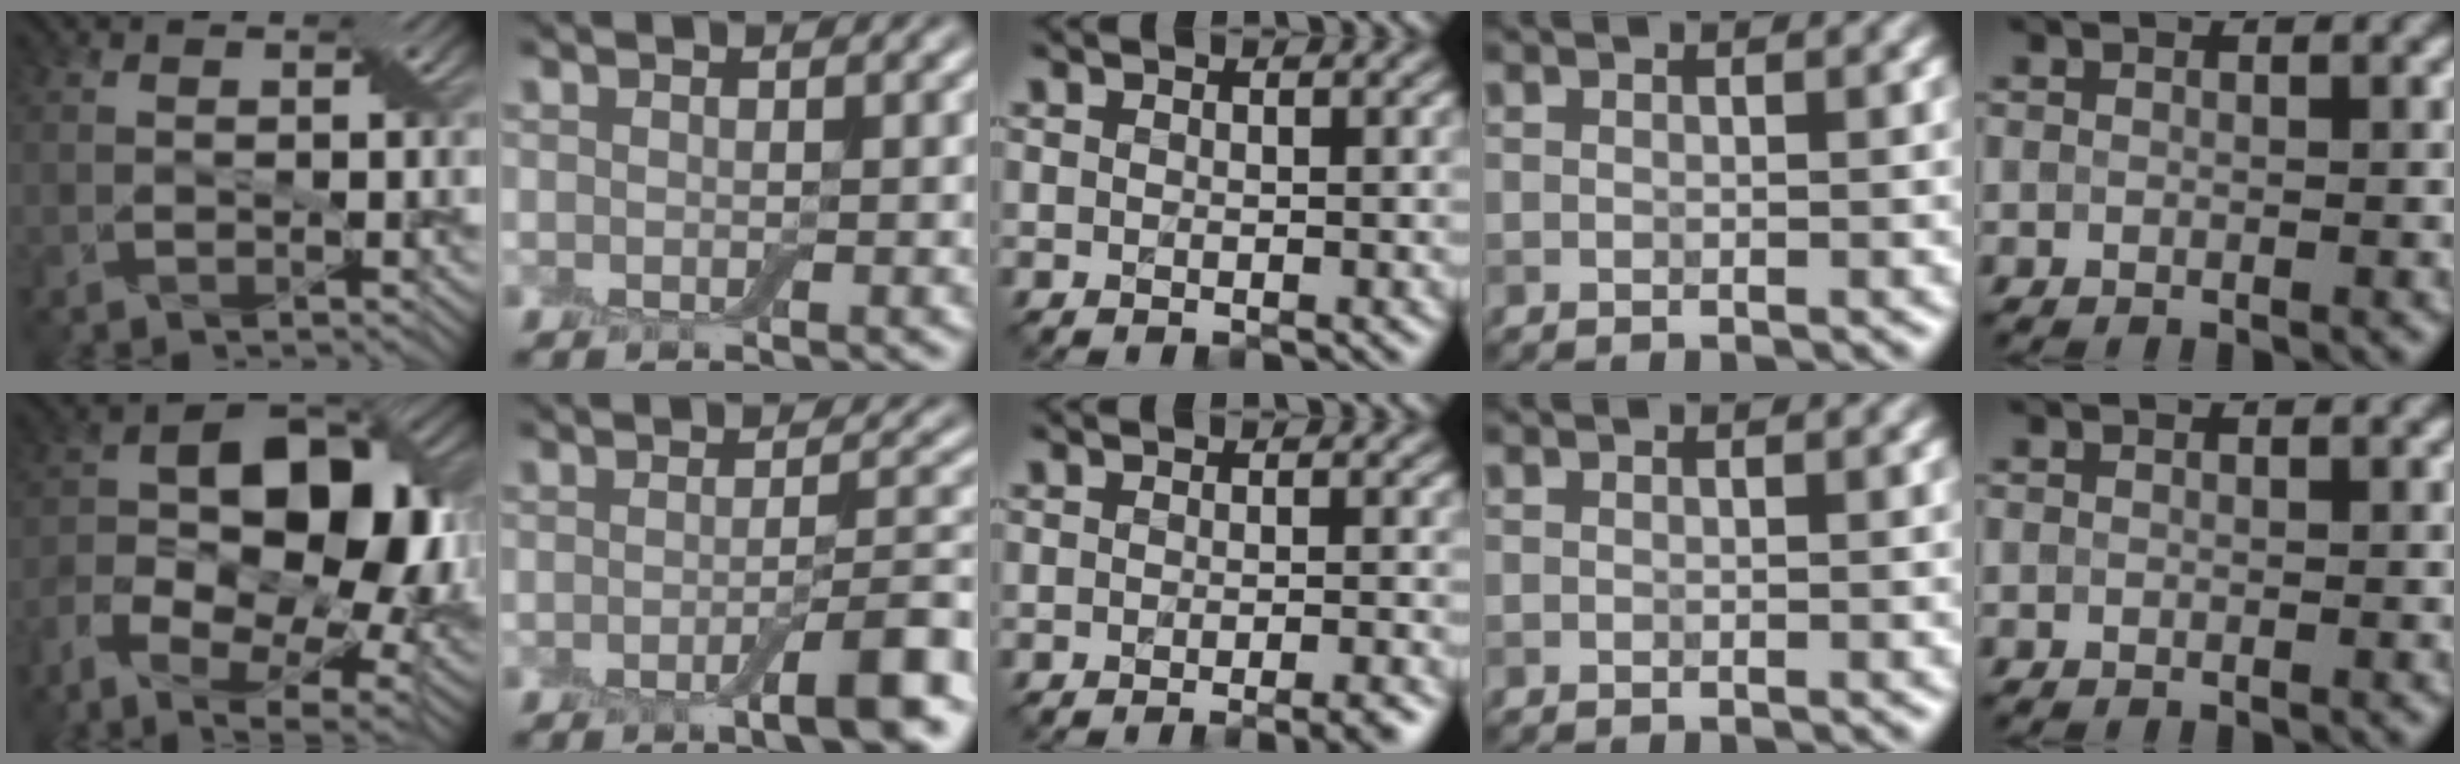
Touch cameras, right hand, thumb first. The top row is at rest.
{"thumb": {"total": 16.5, "force": [-2.8, 10.1, 12.8], "torque": [-0.215, -0.006, -0.043]}, "index": {"total": 5.7, "force": [-2.3, 1.2, 5.1], "torque": [-0.071, 0.002, -0.037]}, "middle": {"total": 3.3, "force": [-2.1, 0.7, 2.5], "torque": [-0.022, 0.004, -0.030]}}